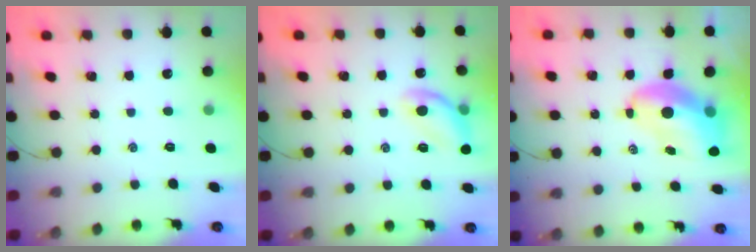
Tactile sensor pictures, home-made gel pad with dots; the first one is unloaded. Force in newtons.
{"total": 11.8, "press": 11.8, "slide": 0.5}
{"total": 9.4, "press": 9.1, "slide": 2.6}